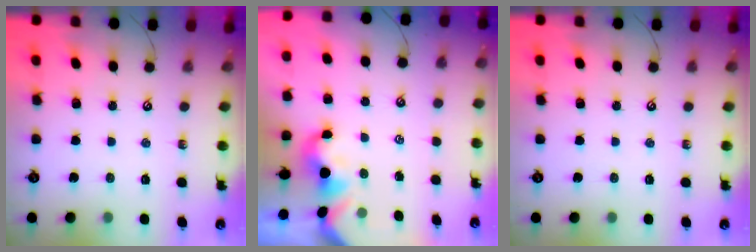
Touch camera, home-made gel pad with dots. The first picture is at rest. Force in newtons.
{"total": 1.1, "press": 1.0, "slide": 0.4}
{"total": 0.0}